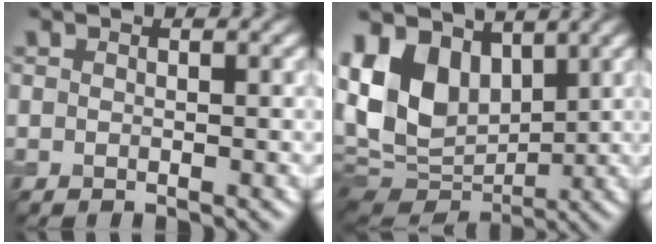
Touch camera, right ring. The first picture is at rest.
{"total": 11.3, "force": [2.8, 8.1, 7.4], "torque": [-0.170, 0.003, 0.050]}